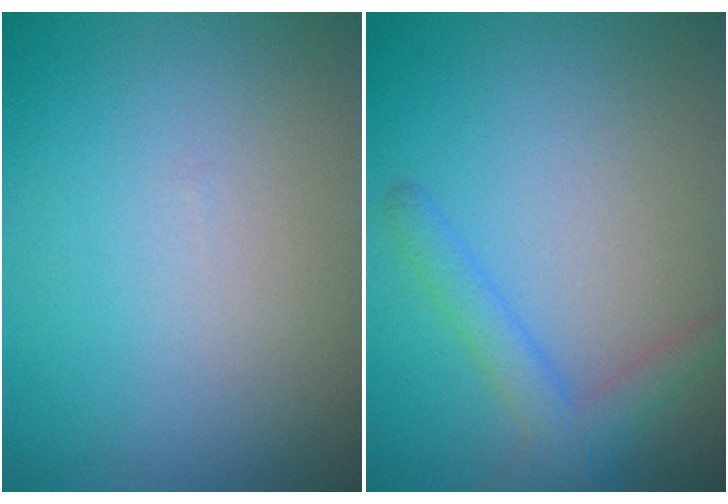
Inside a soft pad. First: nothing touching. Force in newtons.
{"total": 2.5, "press": 2.5, "slide": 0.2}